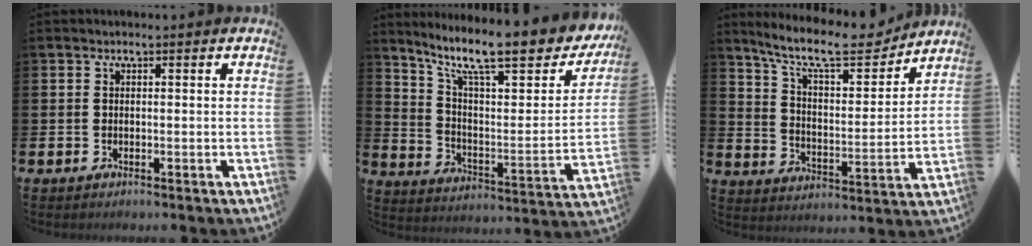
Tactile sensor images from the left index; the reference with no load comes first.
{"total": 12.8, "force": [9.8, 3.5, 7.5], "torque": [-0.152, -0.070, 0.158]}
{"total": 11.0, "force": [9.7, 2.5, 4.5], "torque": [-0.107, -0.065, 0.164]}